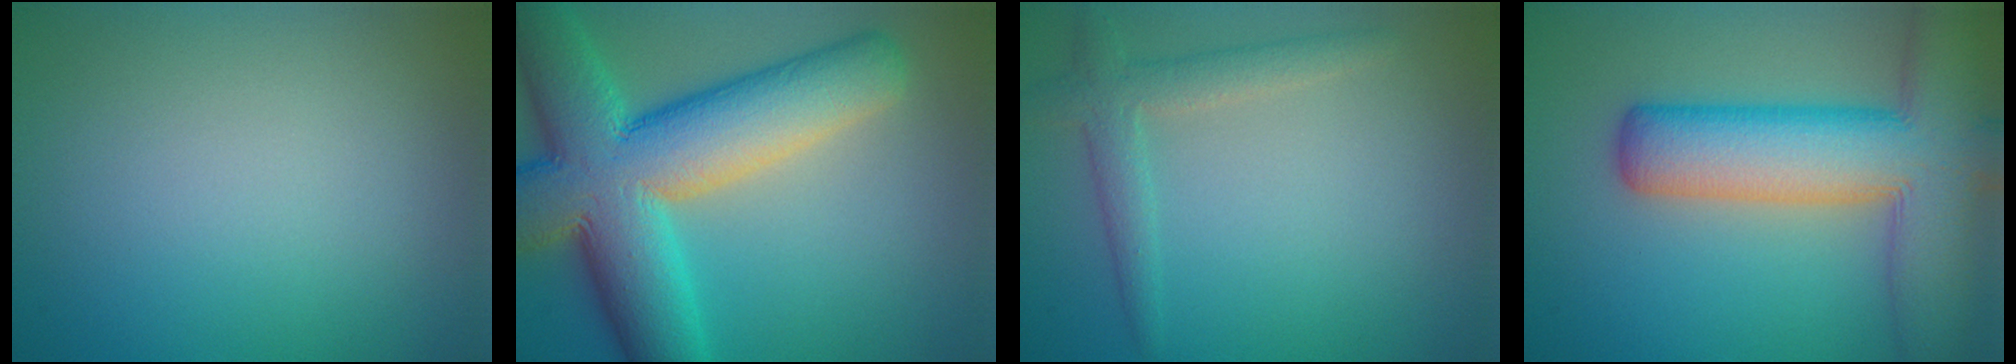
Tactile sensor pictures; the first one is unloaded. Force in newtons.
{"total": 14.0, "press": 13.9, "slide": 0.8}
{"total": 2.7, "press": 2.7, "slide": 0.1}
{"total": 11.0, "press": 11.0, "slide": 0.6}